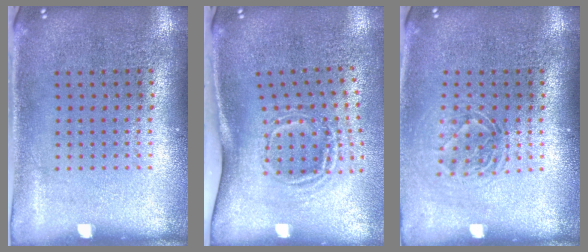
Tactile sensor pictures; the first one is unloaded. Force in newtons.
{"total": 1.9, "press": 1.2, "slide": 1.4}
{"total": 1.5, "press": 1.2, "slide": 0.9}